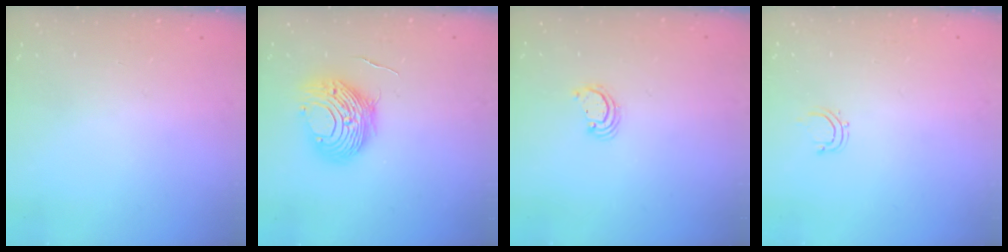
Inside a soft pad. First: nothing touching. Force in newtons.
{"total": 11.5, "press": 11.4, "slide": 1.1}
{"total": 2.2, "press": 2.2, "slide": 0.2}
{"total": 2.8, "press": 2.8, "slide": 0.5}